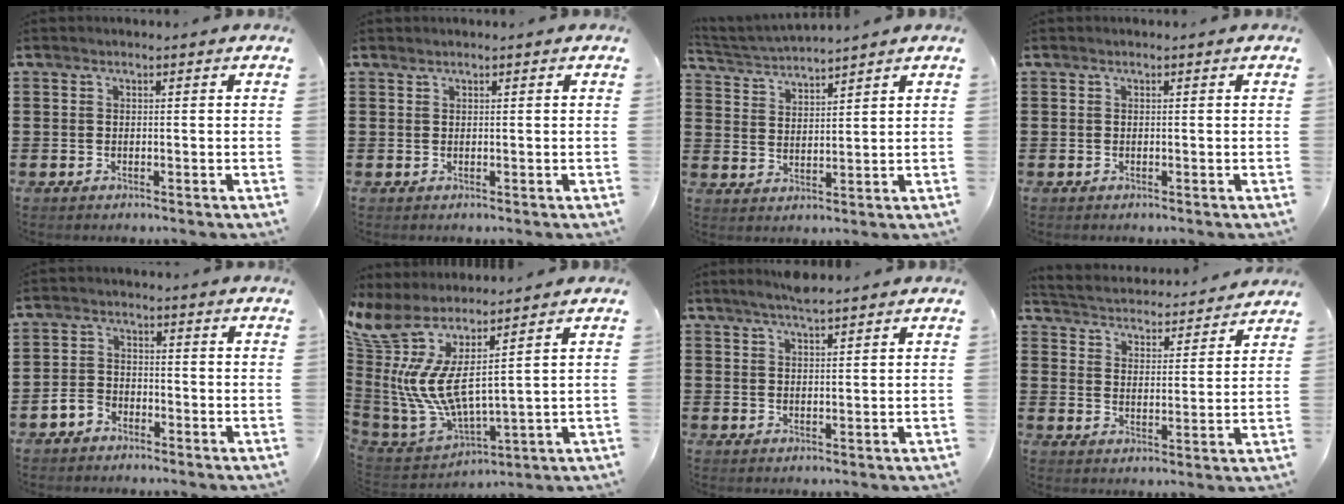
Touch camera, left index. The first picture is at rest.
{"total": 0.0}
{"total": 3.2, "force": [3.1, -0.3, 0.4], "torque": [-0.020, -0.014, 0.055]}
{"total": 0.0}
{"total": 2.9, "force": [-2.3, 1.6, 0.5], "torque": [-0.022, 0.007, -0.051]}
{"total": 8.6, "force": [2.1, 2.5, 8.0], "torque": [-0.219, -0.067, 0.018]}
{"total": 2.9, "force": [2.5, 0.1, 1.6], "torque": [-0.034, 0.001, 0.044]}
{"total": 3.6, "force": [3.6, 0.0, -0.2], "torque": [-0.023, -0.035, 0.056]}